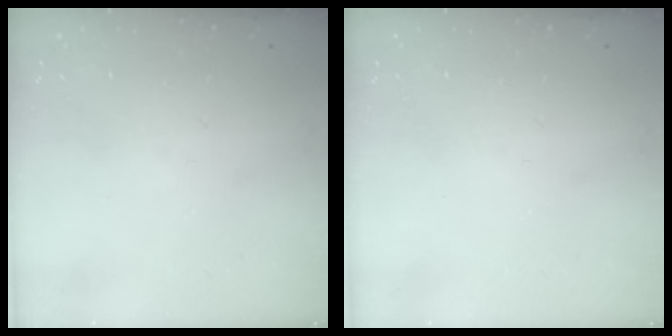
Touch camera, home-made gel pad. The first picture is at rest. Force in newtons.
{"total": 0.0}